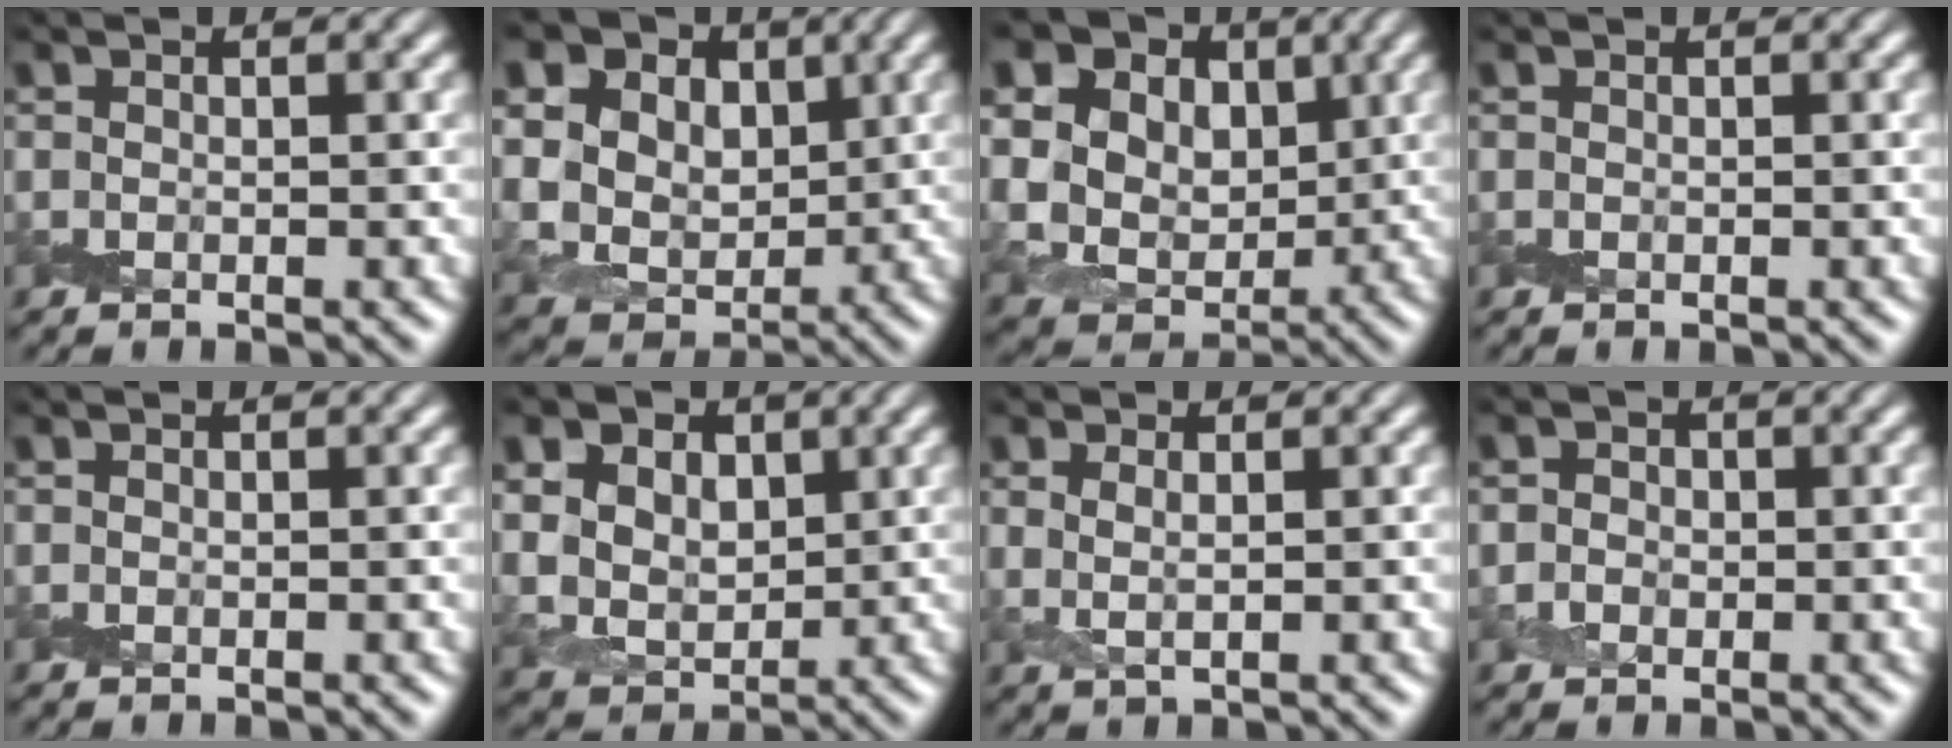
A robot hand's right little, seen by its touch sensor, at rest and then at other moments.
{"total": 16.2, "force": [6.9, 12.5, 7.6], "torque": [-0.181, 0.028, 0.124]}
{"total": 18.3, "force": [7.4, 14.4, 8.4], "torque": [-0.196, 0.024, 0.126]}
{"total": 0.0}
{"total": 0.0}
{"total": 10.3, "force": [3.8, 7.7, 5.6], "torque": [-0.097, 0.027, 0.048]}
{"total": 1.3, "force": [0.5, 0.4, 1.1], "torque": [-0.022, -0.005, 0.012]}
{"total": 1.5, "force": [-0.2, 1.4, 0.5], "torque": [0.004, 0.001, -0.008]}